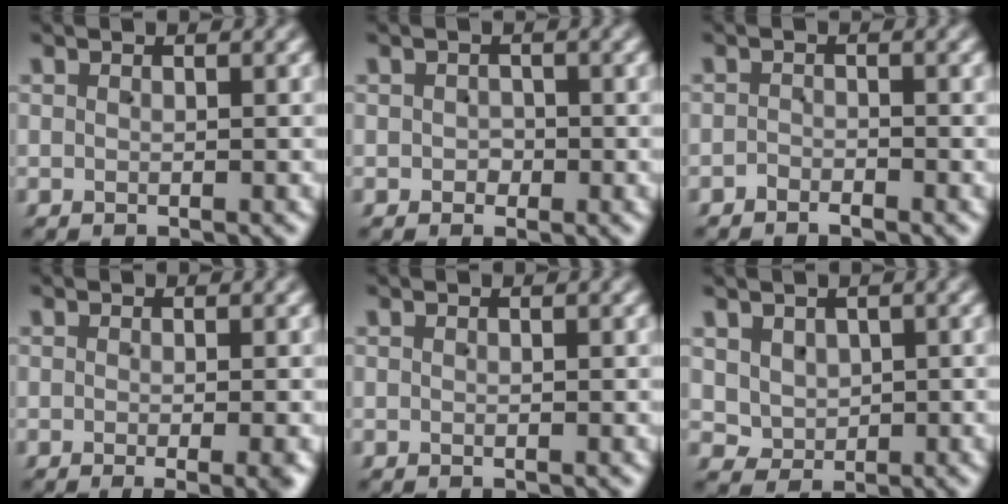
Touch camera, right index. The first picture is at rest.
{"total": 1.0, "force": [-0.5, 0.9, 0.0], "torque": [0.012, -0.003, -0.007]}
{"total": 1.5, "force": [-1.4, 0.1, -0.3], "torque": [0.007, -0.002, -0.028]}
{"total": 2.5, "force": [-1.2, 0.2, 2.2], "torque": [-0.021, 0.000, -0.017]}
{"total": 0.0}
{"total": 2.6, "force": [0.9, 2.2, 0.9], "torque": [-0.020, -0.019, 0.034]}